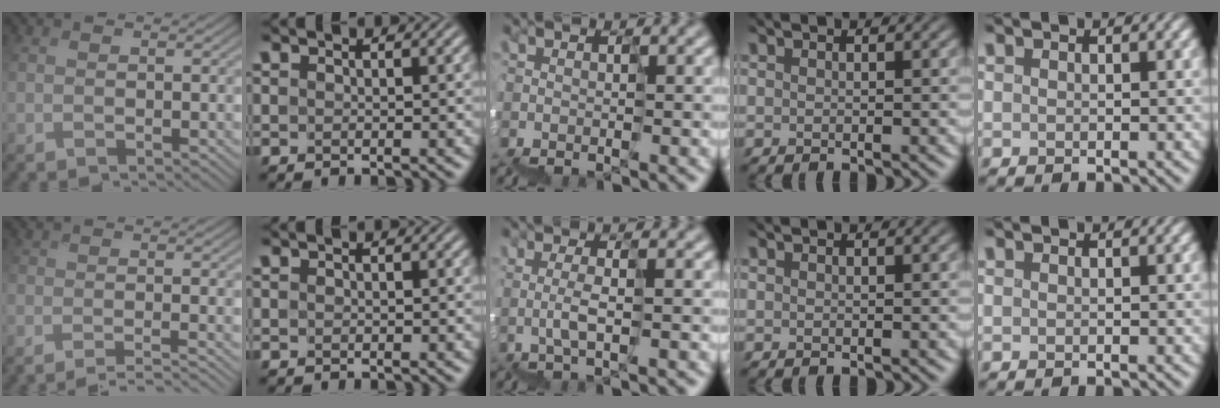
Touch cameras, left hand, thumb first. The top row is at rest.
{"thumb": {"total": 5.0, "force": [-4.4, 0.6, 2.4], "torque": [-0.034, 0.007, -0.071]}, "middle": {"total": 1.1, "force": [0.9, -0.2, 0.5], "torque": [-0.007, 0.009, 0.019]}}